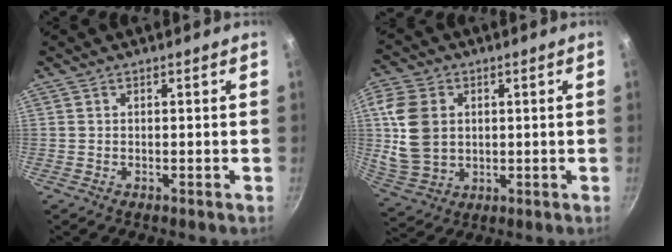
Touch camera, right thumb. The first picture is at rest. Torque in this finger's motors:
{"motor_torque": [-0.74, 1.32, 0.58, -0.60, 0.25]}